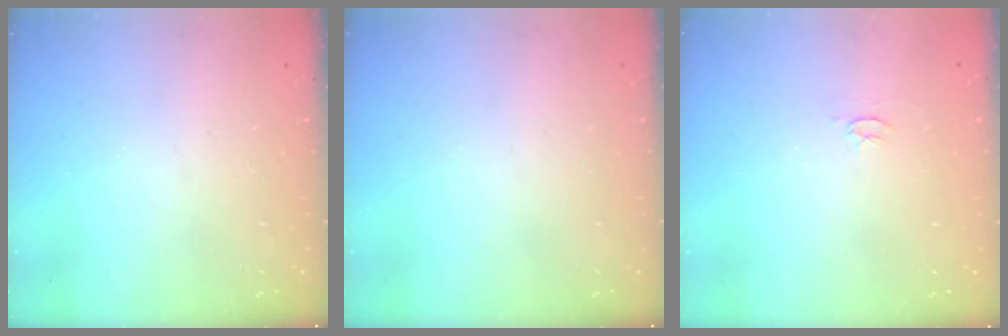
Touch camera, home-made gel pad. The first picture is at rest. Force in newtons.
{"total": 0.0}
{"total": 2.6, "press": 2.6, "slide": 0.3}